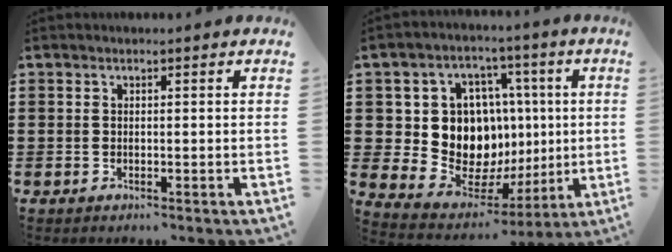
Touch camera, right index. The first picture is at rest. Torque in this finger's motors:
{"motor_torque": [1.53, -0.61, 1.05, 0.21]}